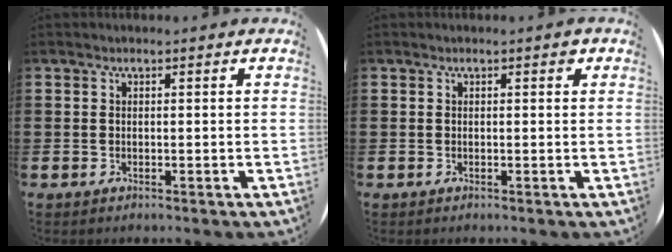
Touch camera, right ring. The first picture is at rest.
{"total": 0.6, "force": [0.3, 0.2, 0.5], "torque": [-0.009, 0.003, 0.005]}